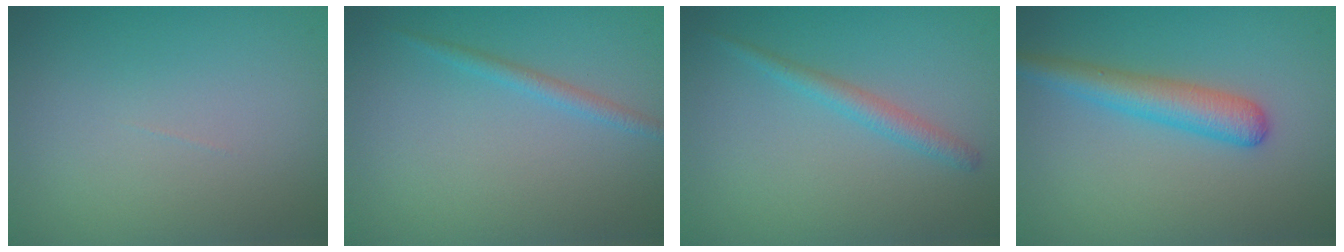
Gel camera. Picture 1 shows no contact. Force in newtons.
{"total": 1.2, "press": 1.2, "slide": 0.1}
{"total": 1.7, "press": 1.7, "slide": 0.2}
{"total": 3.5, "press": 3.5, "slide": 0.1}